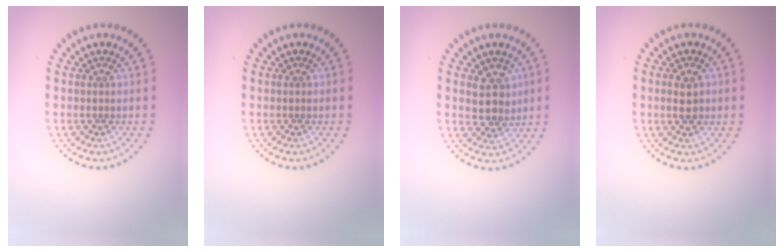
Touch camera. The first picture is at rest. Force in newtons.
{"total": 0.0}
{"total": 2.7, "press": 2.5, "slide": 1.0}
{"total": 1.9, "press": 1.9, "slide": 0.1}